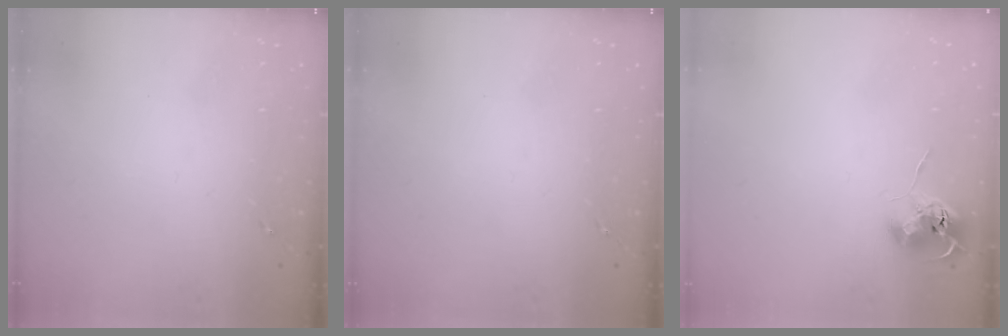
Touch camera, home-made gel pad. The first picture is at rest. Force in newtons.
{"total": 0.0}
{"total": 7.8, "press": 7.8, "slide": 0.8}